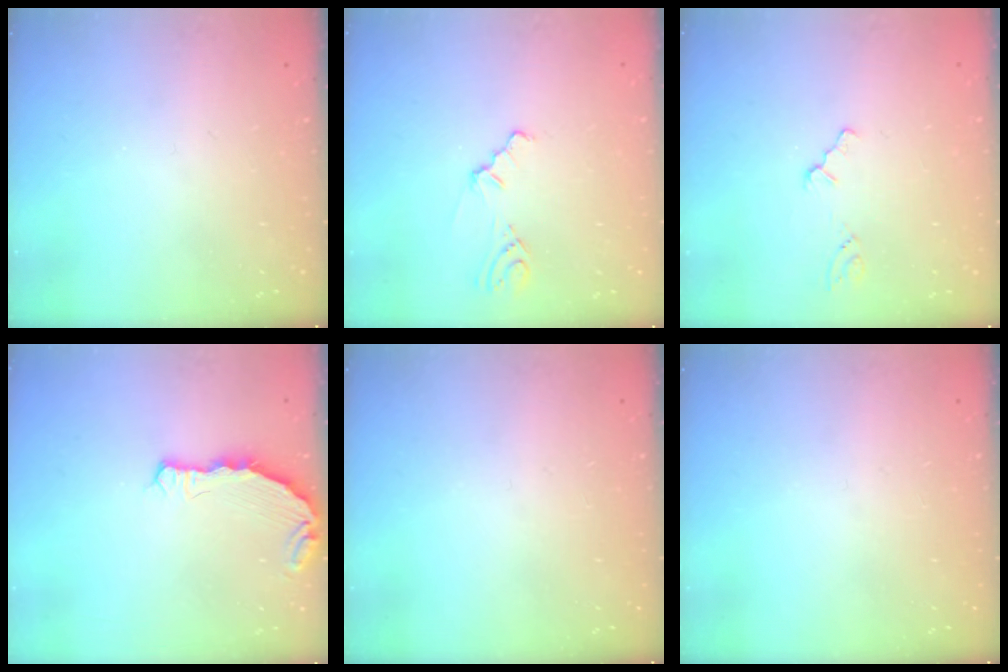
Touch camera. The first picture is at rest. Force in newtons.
{"total": 2.6, "press": 2.5, "slide": 0.5}
{"total": 0.0}
{"total": 7.3, "press": 5.6, "slide": 4.7}
{"total": 0.0}
{"total": 0.0}